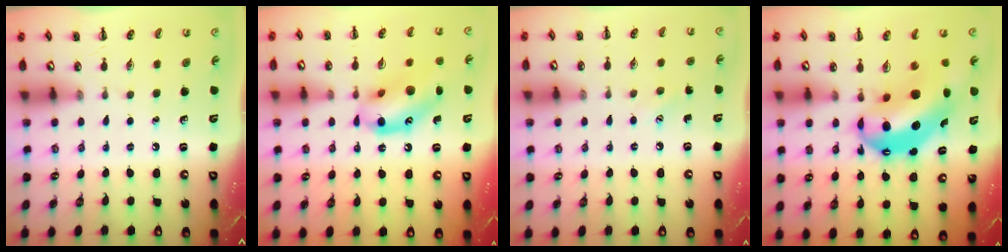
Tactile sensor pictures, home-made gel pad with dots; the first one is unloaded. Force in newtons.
{"total": 15.1, "press": 14.7, "slide": 3.3}
{"total": 4.9, "press": 4.7, "slide": 1.3}
{"total": 13.8, "press": 13.3, "slide": 3.4}